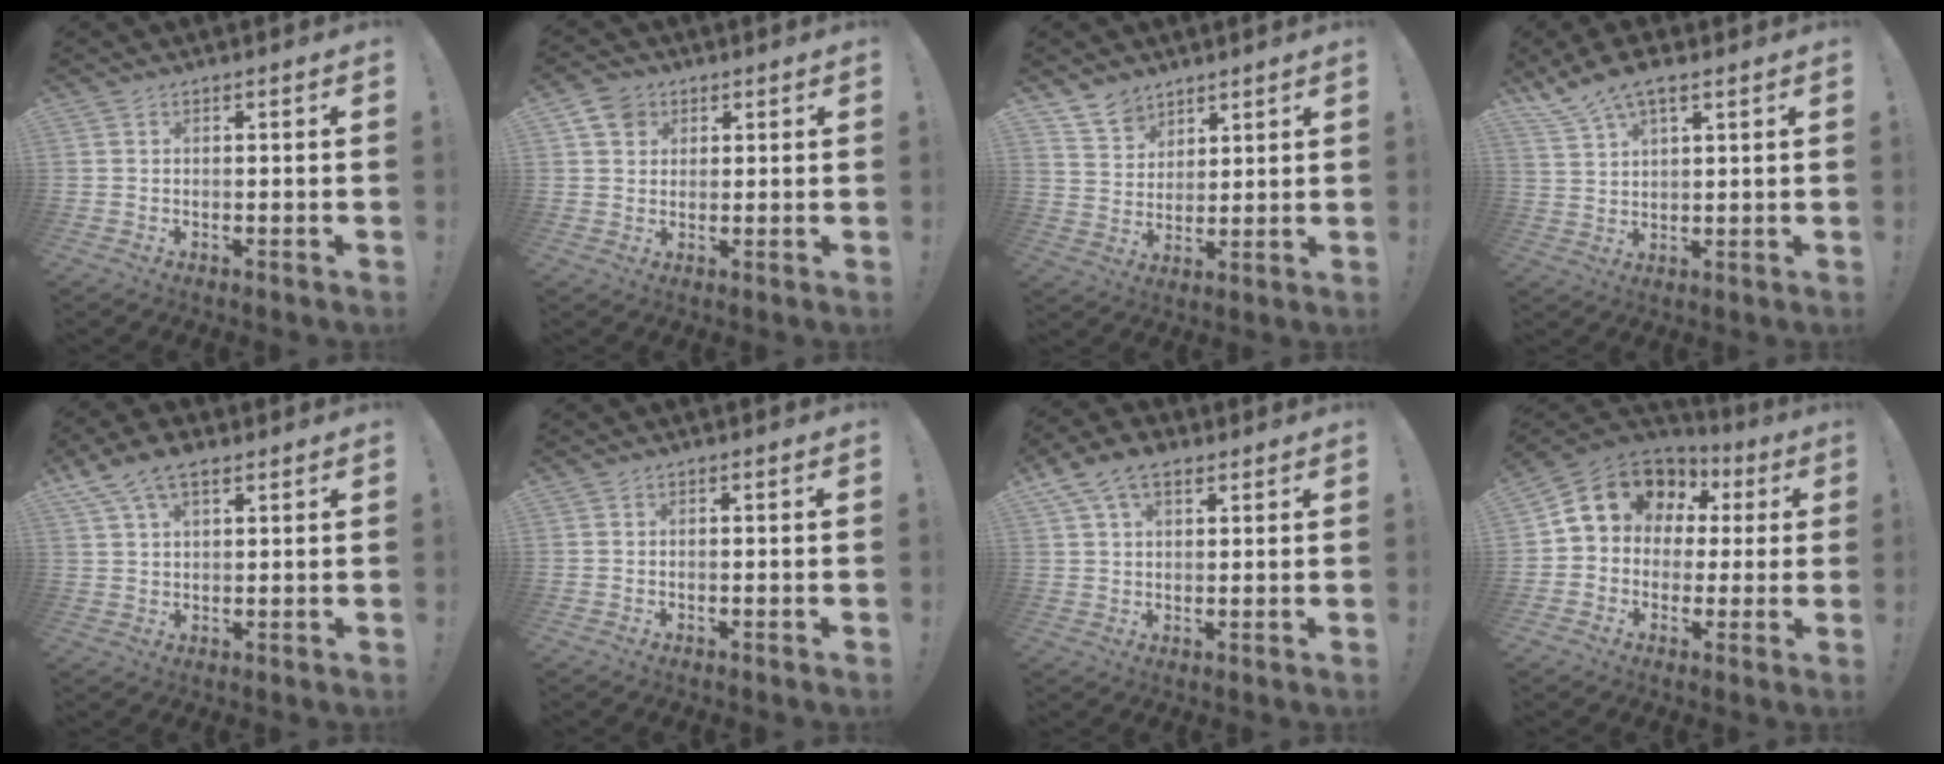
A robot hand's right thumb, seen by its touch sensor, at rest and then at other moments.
{"total": 5.9, "force": [3.1, 4.6, 1.8], "torque": [-0.031, -0.009, 0.060]}
{"total": 8.0, "force": [6.5, 4.6, 0.9], "torque": [-0.028, -0.046, 0.129]}
{"total": 7.9, "force": [5.7, 2.4, 4.9], "torque": [-0.092, -0.027, 0.109]}
{"total": 8.3, "force": [4.9, 3.9, 5.4], "torque": [-0.100, -0.005, 0.096]}
{"total": 0.0}
{"total": 8.6, "force": [4.4, 4.9, 5.5], "torque": [-0.094, -0.003, 0.087]}
{"total": 13.1, "force": [5.3, 10.4, 6.0], "torque": [-0.085, -0.028, 0.107]}